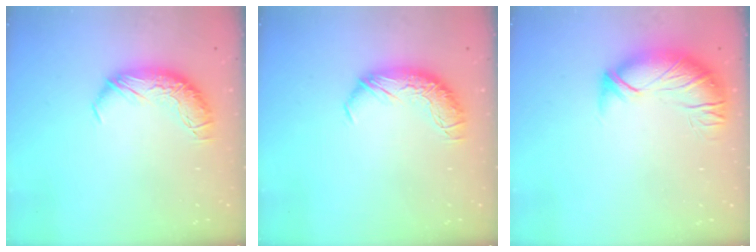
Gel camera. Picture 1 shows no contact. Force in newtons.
{"total": 0.0}
{"total": 2.8, "press": 1.3, "slide": 2.5}